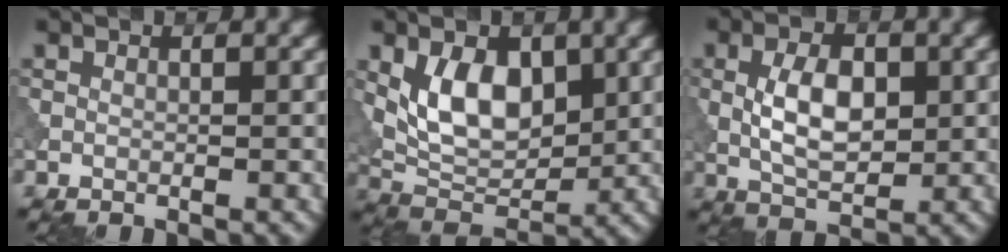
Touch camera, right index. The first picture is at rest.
{"total": 6.6, "force": [1.5, 3.9, 5.1], "torque": [-0.088, -0.007, 0.028]}
{"total": 5.0, "force": [0.2, 2.7, 4.3], "torque": [-0.086, 0.002, 0.006]}